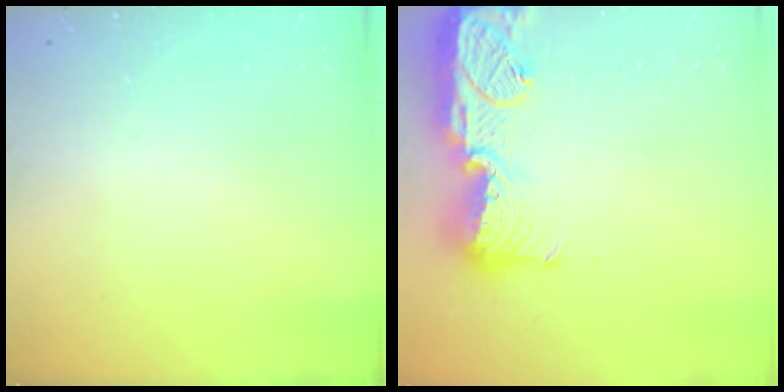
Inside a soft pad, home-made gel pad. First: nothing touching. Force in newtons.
{"total": 19.4, "press": 19.0, "slide": 3.7}